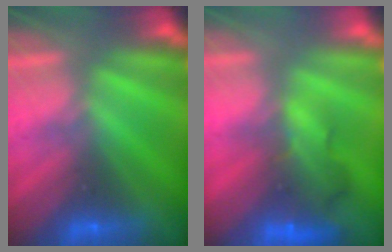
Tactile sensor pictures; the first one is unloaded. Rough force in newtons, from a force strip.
{"total": 9.9}